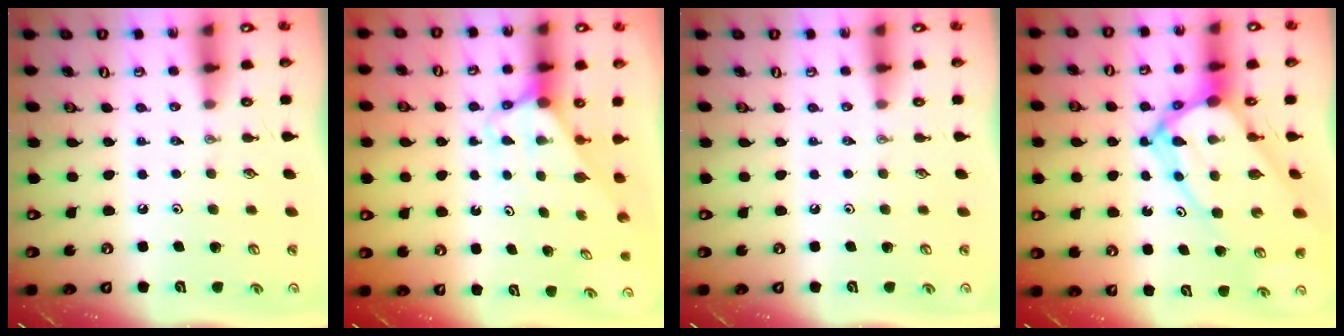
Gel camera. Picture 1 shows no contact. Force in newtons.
{"total": 2.6, "press": 2.6, "slide": 0.2}
{"total": 0.0}
{"total": 14.4, "press": 14.4, "slide": 1.4}